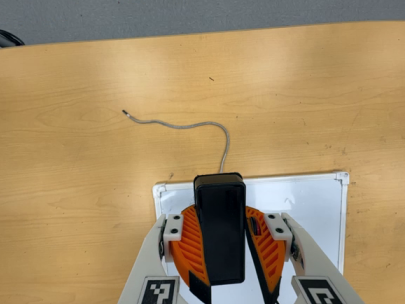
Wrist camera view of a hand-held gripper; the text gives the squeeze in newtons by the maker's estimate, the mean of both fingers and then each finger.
{"total": 10.4, "left": 10.2, "right": 10.5}